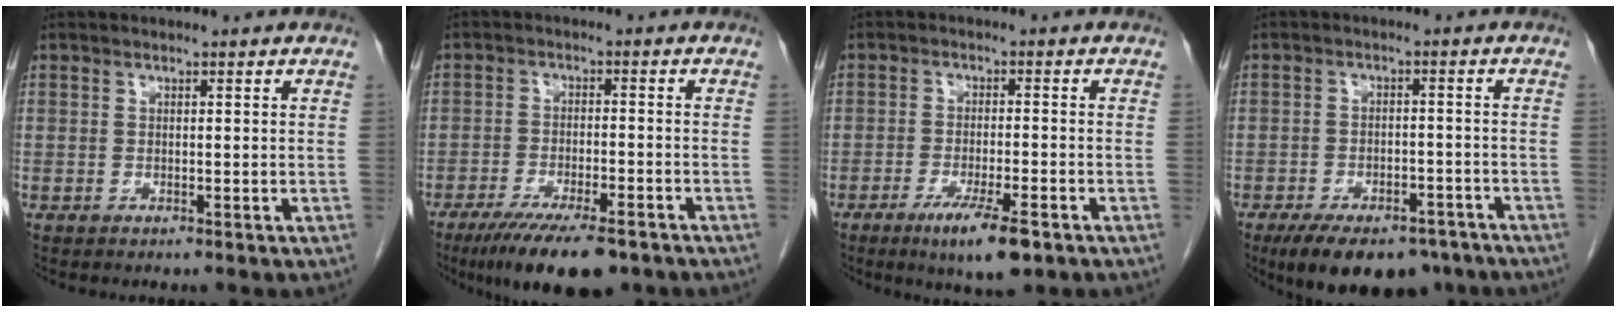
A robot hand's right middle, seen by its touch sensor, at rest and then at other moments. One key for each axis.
{"total": 11.7, "fx": -8.4, "fy": 2.9, "fz": 7.6, "tx": -0.120, "ty": -0.019, "tz": -0.131}
{"total": 7.5, "fx": -4.5, "fy": 0.9, "fz": 5.9, "tx": -0.104, "ty": -0.016, "tz": -0.069}
{"total": 13.4, "fx": -9.9, "fy": 6.2, "fz": 6.6, "tx": -0.107, "ty": -0.002, "tz": -0.142}